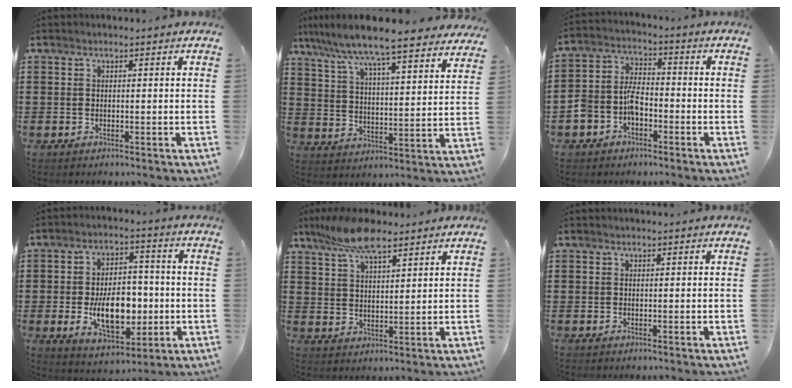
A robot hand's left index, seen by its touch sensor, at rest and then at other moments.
{"total": 7.9, "force": [7.2, 0.0, 3.3], "torque": [-0.096, -0.047, 0.119]}
{"total": 5.2, "force": [-2.7, 3.3, 2.9], "torque": [-0.074, 0.010, -0.057]}
{"total": 10.6, "force": [-1.8, 6.5, 8.2], "torque": [-0.138, 0.003, -0.032]}
{"total": 8.6, "force": [6.4, 2.4, 5.3], "torque": [-0.117, -0.002, 0.118]}
{"total": 0.0}